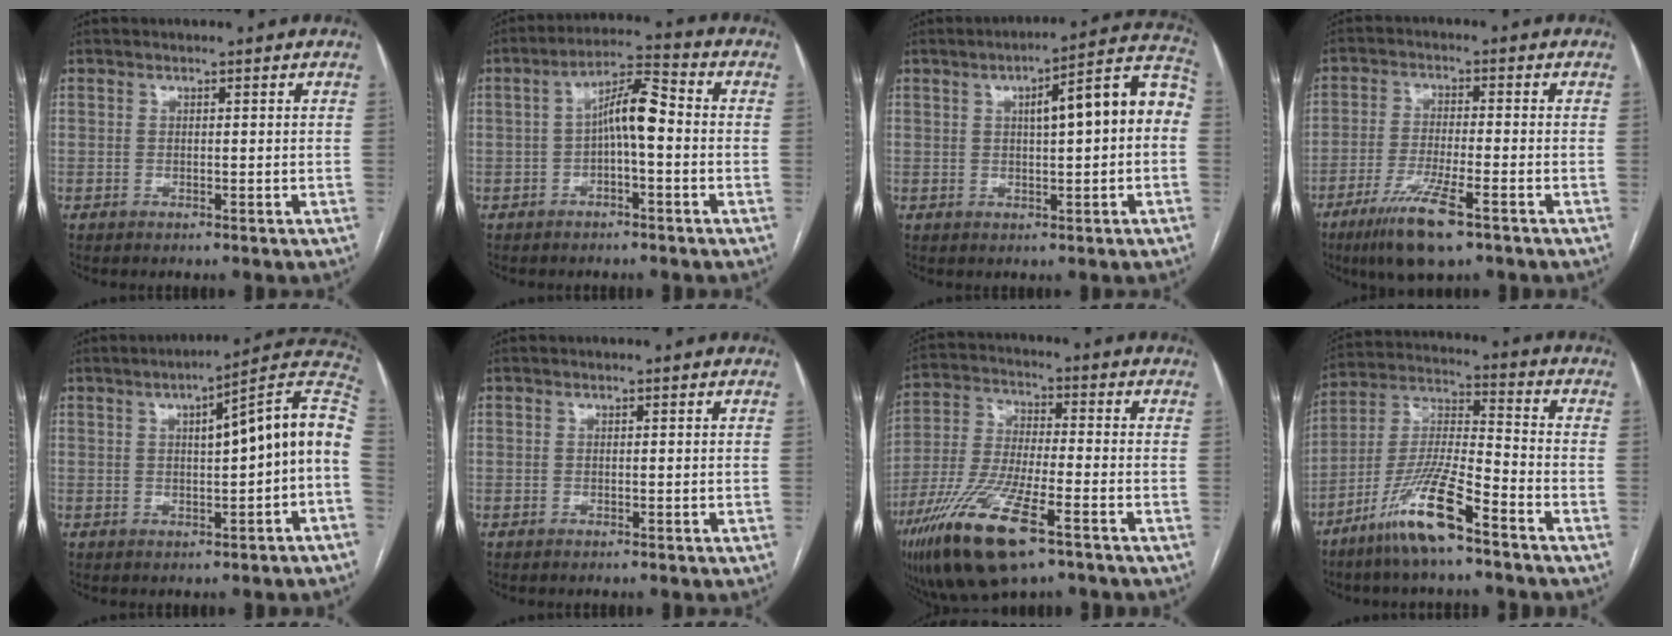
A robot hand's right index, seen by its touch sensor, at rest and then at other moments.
{"total": 7.0, "force": [-0.6, 1.5, 6.8], "torque": [-0.121, 0.028, -0.013]}
{"total": 11.5, "force": [1.1, 2.1, 11.2], "torque": [-0.149, 0.042, 0.013]}
{"total": 9.1, "force": [-5.6, 1.0, 7.2], "torque": [-0.137, -0.022, -0.097]}
{"total": 12.6, "force": [0.5, 1.1, 12.5], "torque": [-0.167, 0.037, 0.003]}
{"total": 0.0}
{"total": 16.1, "force": [-9.1, 3.2, 13.0], "torque": [-0.278, -0.033, -0.165]}
{"total": 12.5, "force": [-8.0, 0.9, 9.6], "torque": [-0.195, -0.020, -0.160]}